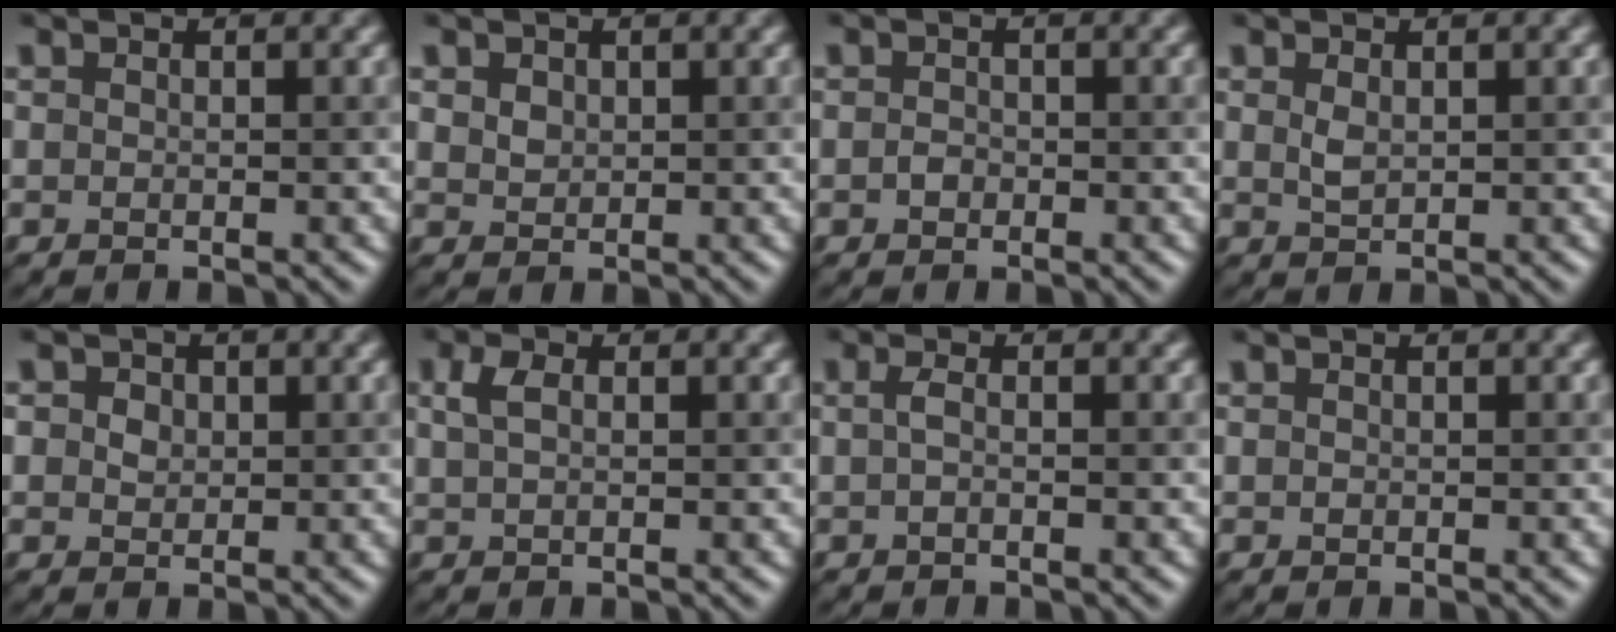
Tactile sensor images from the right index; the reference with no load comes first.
{"total": 1.2, "force": [0.6, 1.0, 0.3], "torque": [-0.004, 0.008, 0.014]}
{"total": 0.7, "force": [-0.3, 0.6, 0.2], "torque": [-0.005, 0.005, -0.006]}
{"total": 1.0, "force": [0.4, 0.5, 0.7], "torque": [-0.021, 0.005, 0.015]}
{"total": 2.3, "force": [0.7, 1.9, 1.0], "torque": [-0.010, 0.026, -0.002]}
{"total": 1.5, "force": [0.6, 0.8, 1.1], "torque": [-0.026, 0.012, 0.012]}
{"total": 0.8, "force": [-0.1, 0.1, 0.8], "torque": [-0.019, 0.004, -0.001]}
{"total": 0.0}